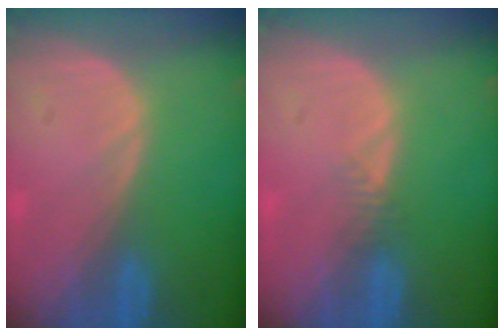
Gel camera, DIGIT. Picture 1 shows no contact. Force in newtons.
{"total": 1.2, "press": 1.0, "slide": 0.6}